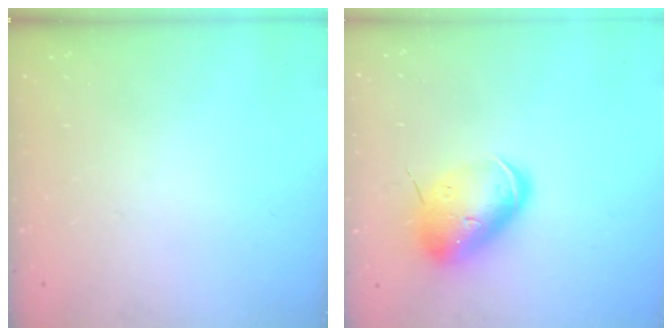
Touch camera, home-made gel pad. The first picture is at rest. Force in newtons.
{"total": 12.4, "press": 12.2, "slide": 2.2}